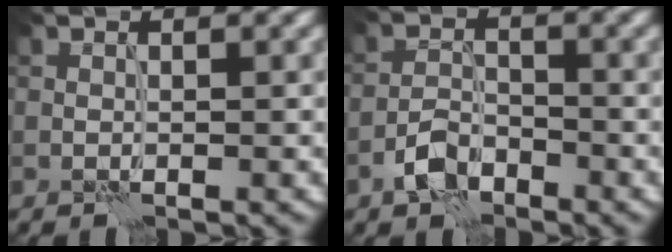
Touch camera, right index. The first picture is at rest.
{"total": 3.0, "force": [-2.1, 1.6, 1.6], "torque": [-0.027, 0.007, -0.047]}